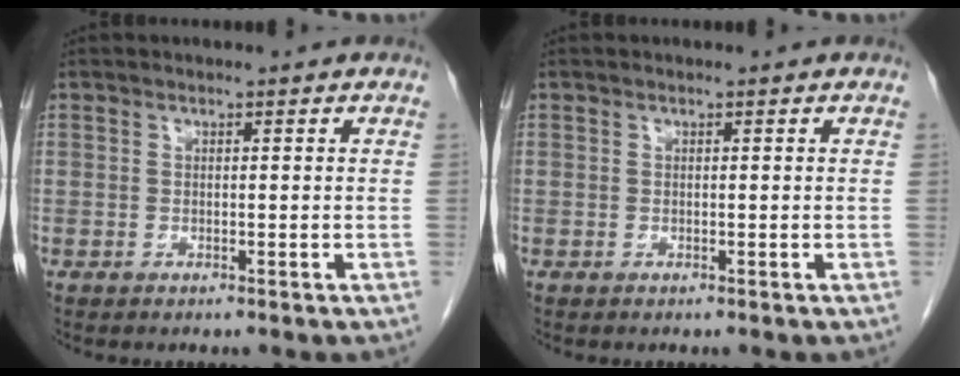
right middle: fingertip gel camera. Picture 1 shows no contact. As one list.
[{"total": 0.0}]